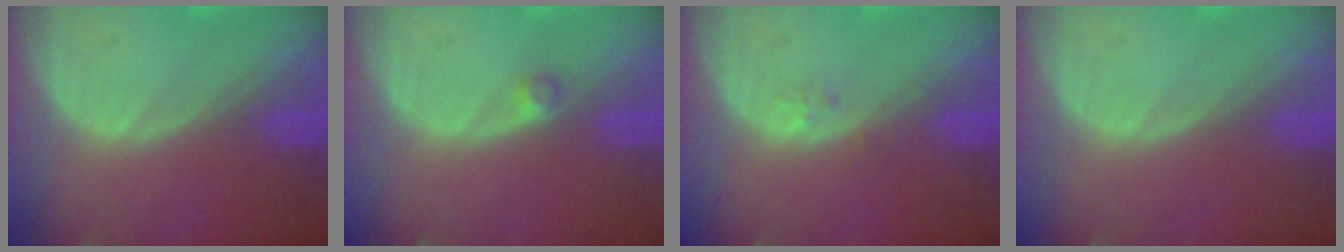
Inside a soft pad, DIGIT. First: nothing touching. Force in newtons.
{"total": 1.3, "press": 1.1, "slide": 0.6}
{"total": 0.9, "press": 0.9, "slide": 0.2}
{"total": 0.0}